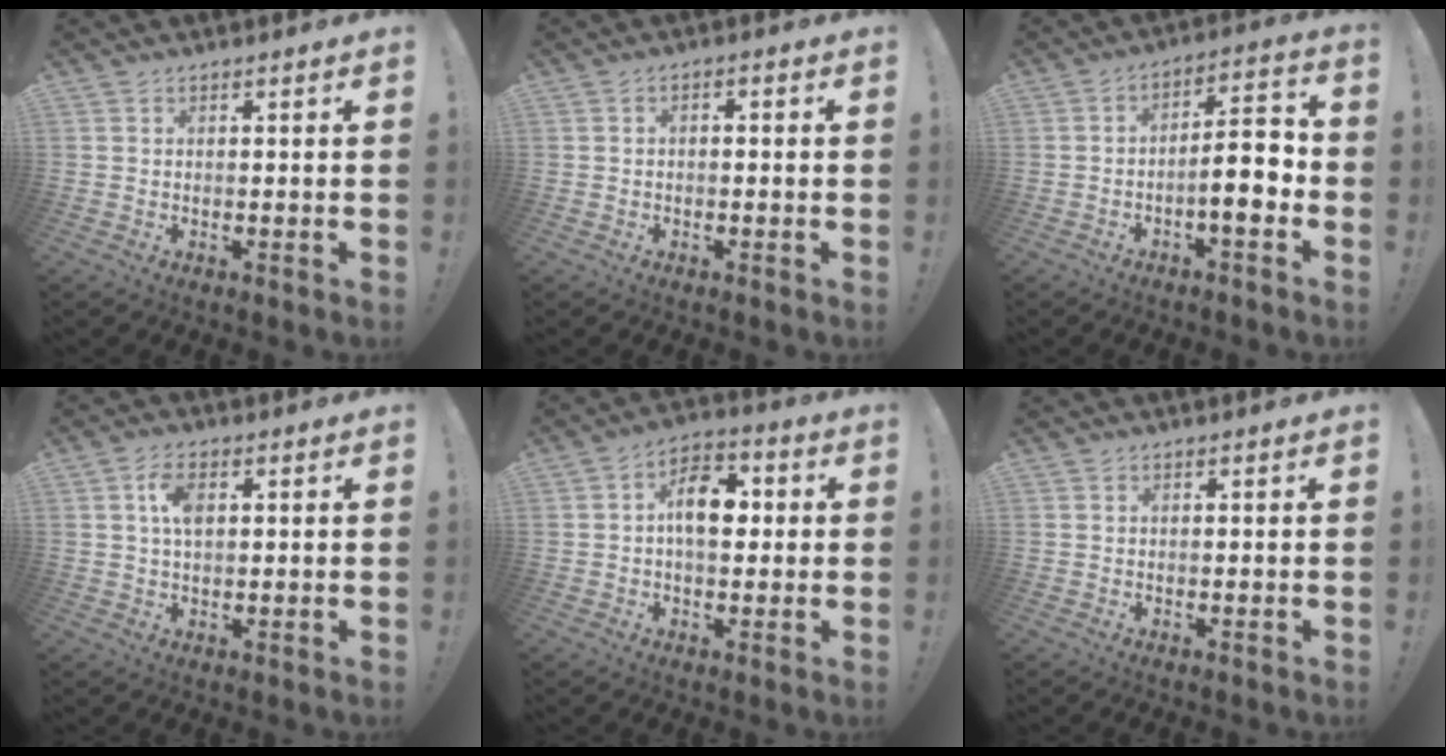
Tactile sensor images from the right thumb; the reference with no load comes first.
{"total": 1.8, "force": [-1.5, 0.5, 0.8], "torque": [-0.012, 0.008, -0.027]}
{"total": 8.9, "force": [-3.1, 2.3, 8.0], "torque": [-0.116, 0.008, -0.057]}
{"total": 5.9, "force": [1.5, 3.2, 4.7], "torque": [-0.080, 0.002, 0.025]}
{"total": 11.2, "force": [0.7, 7.1, 8.7], "torque": [-0.127, 0.011, 0.010]}
{"total": 0.0}